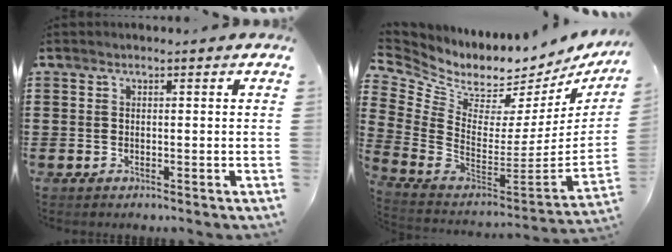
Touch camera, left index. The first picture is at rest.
{"total": 3.3, "force": [2.7, 1.8, 0.5], "torque": [-0.043, -0.054, 0.041]}